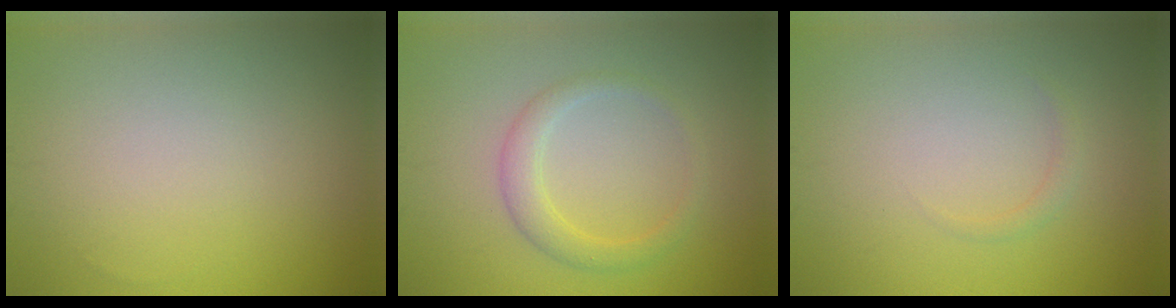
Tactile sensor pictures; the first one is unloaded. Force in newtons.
{"total": 2.5, "press": 2.5, "slide": 0.1}
{"total": 0.8, "press": 0.8, "slide": 0.1}